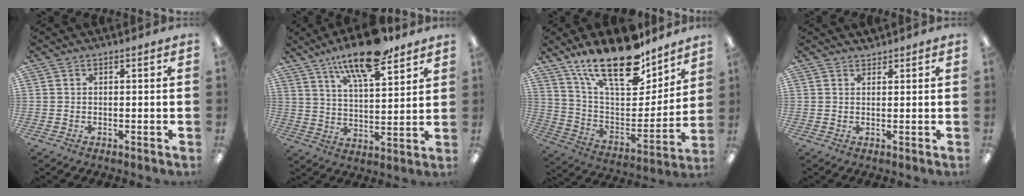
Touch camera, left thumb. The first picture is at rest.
{"total": 15.5, "force": [11.1, 4.9, 9.7], "torque": [-0.164, -0.050, 0.186]}
{"total": 23.0, "force": [17.5, 8.3, 12.4], "torque": [-0.208, -0.115, 0.304]}
{"total": 1.4, "force": [1.4, 0.4, 0.0], "torque": [-0.001, -0.001, 0.026]}